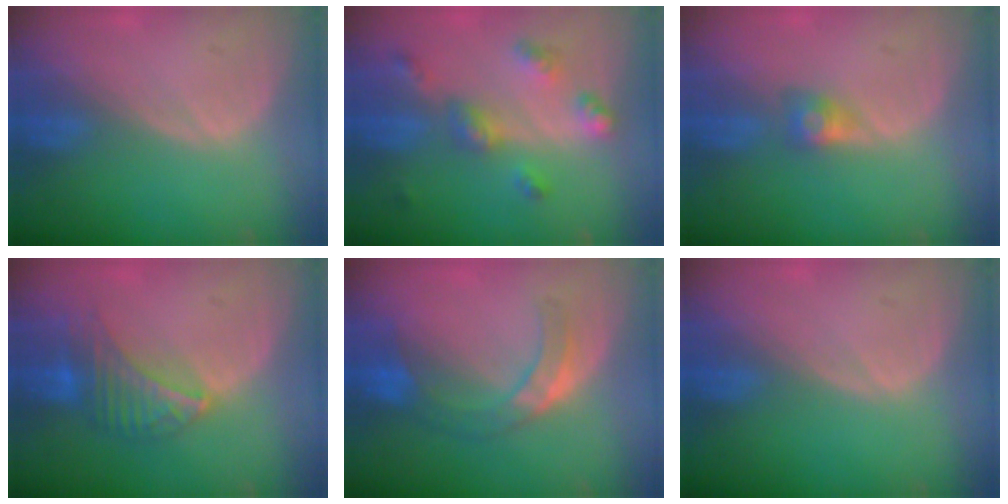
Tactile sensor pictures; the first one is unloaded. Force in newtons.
{"total": 6.7, "press": 5.8, "slide": 3.3}
{"total": 2.8, "press": 2.4, "slide": 1.5}
{"total": 6.8, "press": 6.6, "slide": 1.4}
{"total": 7.2, "press": 6.4, "slide": 3.3}
{"total": 0.0}